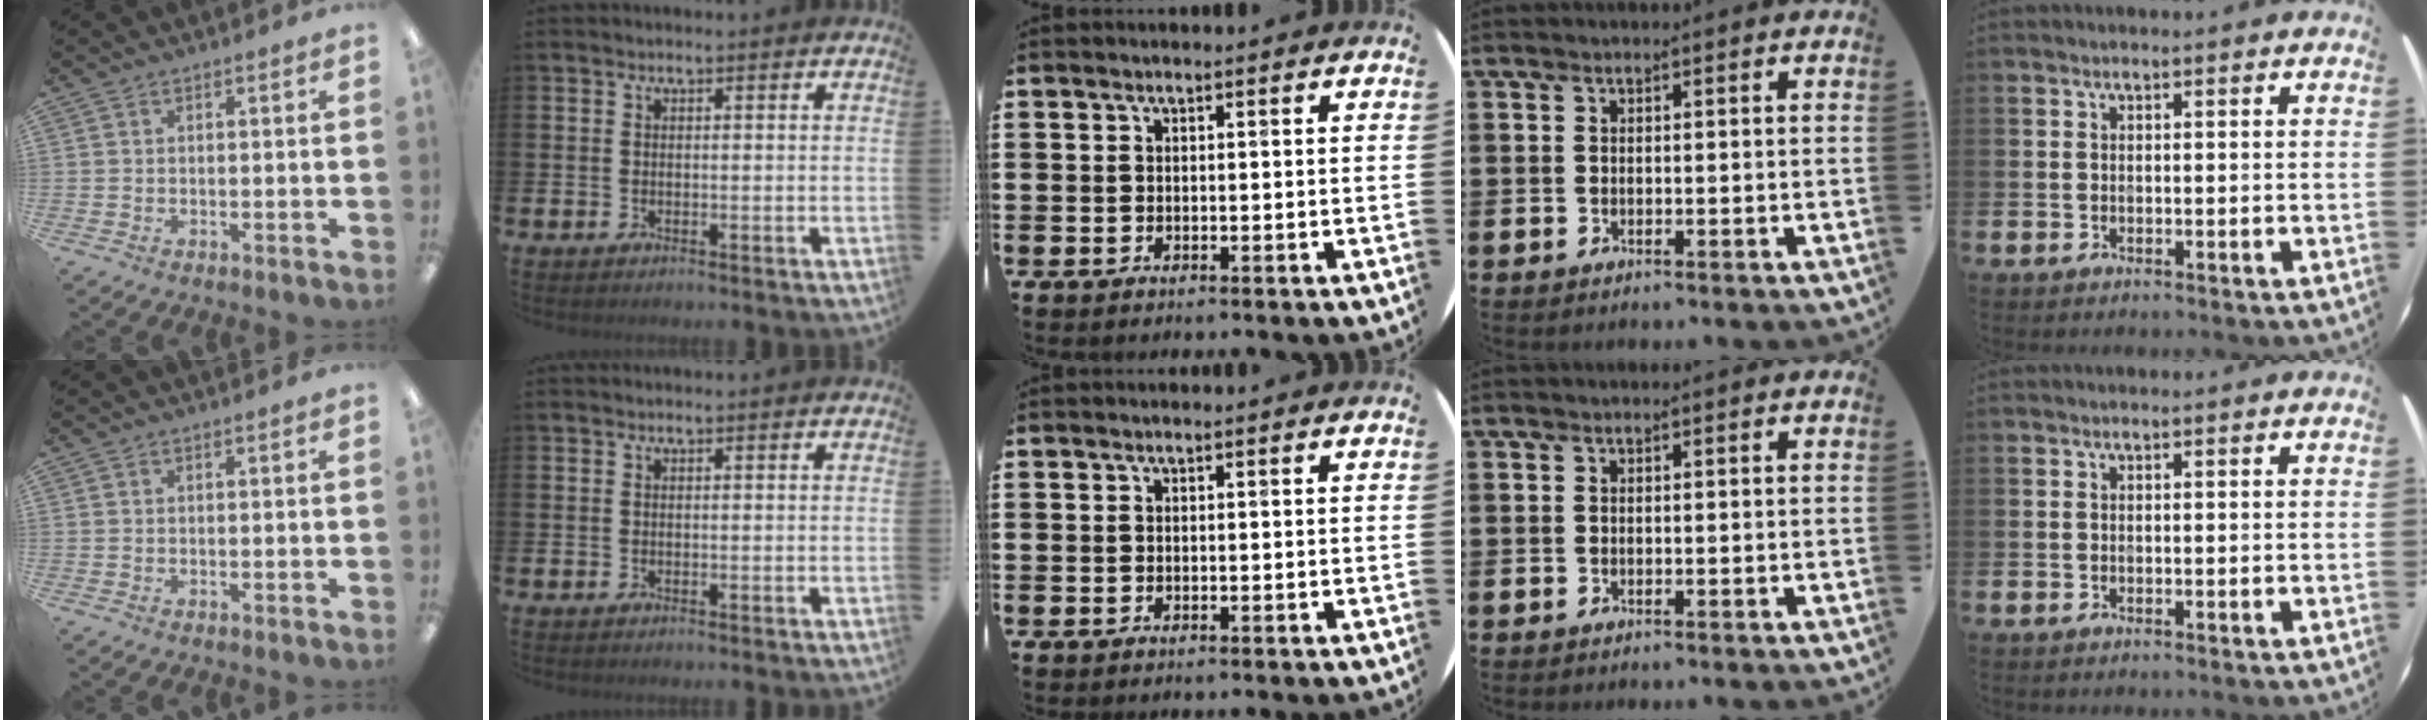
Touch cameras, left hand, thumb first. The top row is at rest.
{}